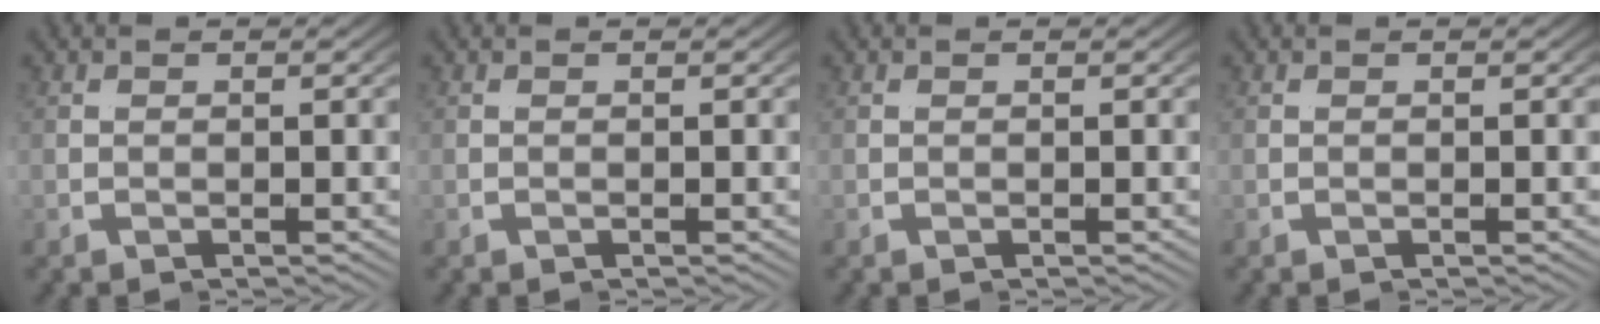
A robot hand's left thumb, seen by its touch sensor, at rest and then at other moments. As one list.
[{"total": 0.0}, {"total": 0.0}, {"total": 0.0}]